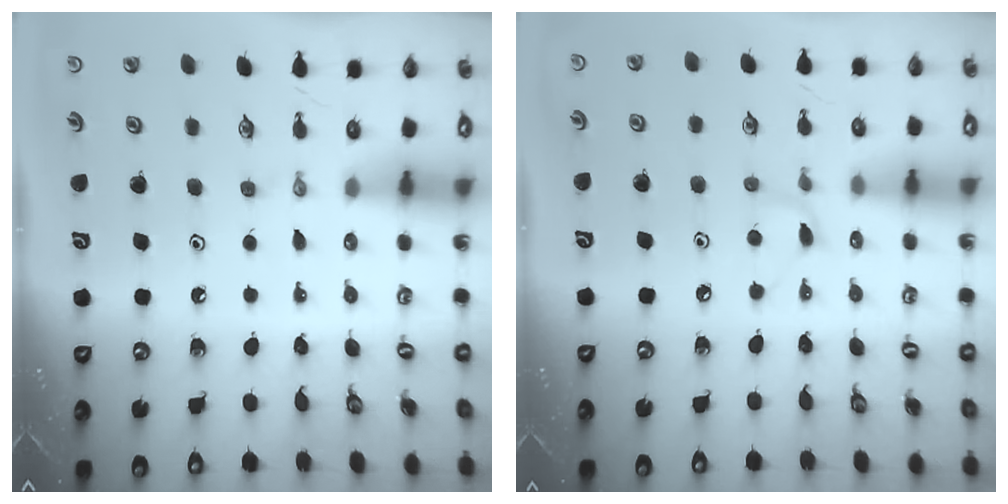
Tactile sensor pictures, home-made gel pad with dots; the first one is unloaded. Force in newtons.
{"total": 5.4, "press": 5.3, "slide": 0.7}